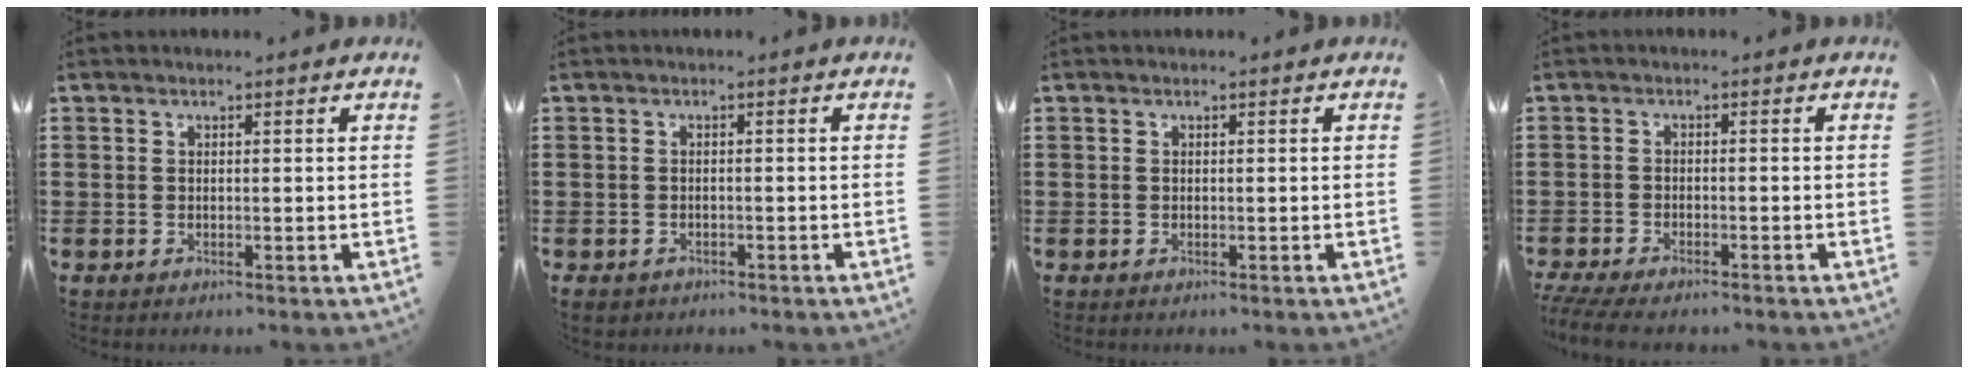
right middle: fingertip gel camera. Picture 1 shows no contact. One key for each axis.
{"total": 0.9, "fx": -0.9, "fy": 0.3, "fz": 0.2, "tx": -0.006, "ty": -0.004, "tz": -0.017}
{"total": 0.0}
{"total": 2.8, "fx": -2.6, "fy": 0.1, "fz": 1.1, "tx": -0.035, "ty": -0.009, "tz": -0.057}